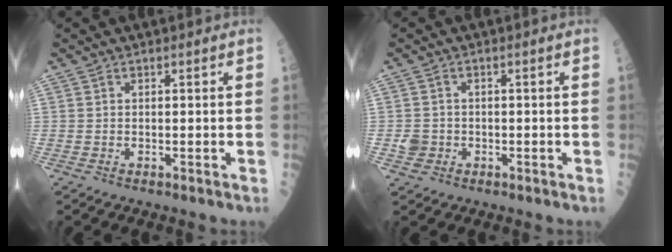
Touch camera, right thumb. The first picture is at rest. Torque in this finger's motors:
{"motor_torque": [-0.02, -0.02, 0.10, 0.05, 0.00]}